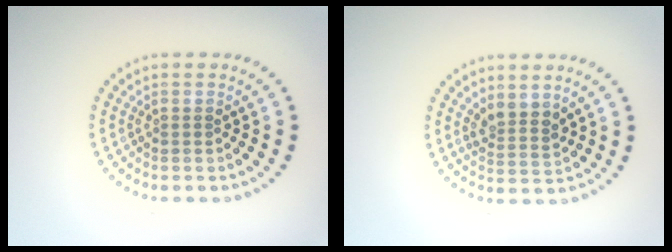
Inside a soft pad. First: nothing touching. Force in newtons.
{"total": 2.4, "press": 1.9, "slide": 1.5}